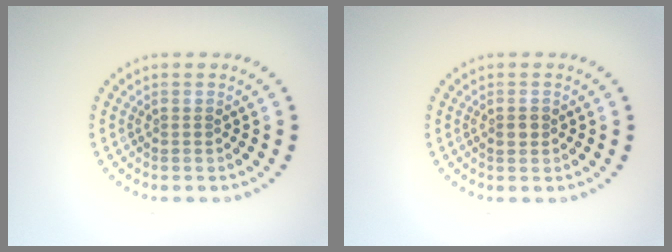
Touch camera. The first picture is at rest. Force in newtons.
{"total": 1.2, "press": 1.1, "slide": 0.2}